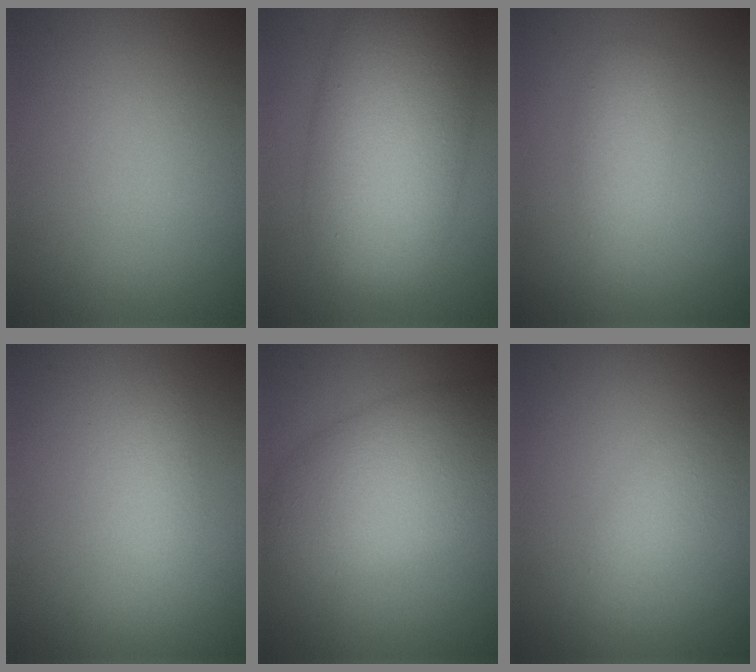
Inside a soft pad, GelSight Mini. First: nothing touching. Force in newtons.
{"total": 11.3, "press": 11.3, "slide": 0.3}
{"total": 2.3, "press": 2.3, "slide": 0.1}
{"total": 1.1, "press": 1.1, "slide": 0.0}
{"total": 8.2, "press": 8.2, "slide": 0.3}
{"total": 1.8, "press": 1.8, "slide": 0.1}